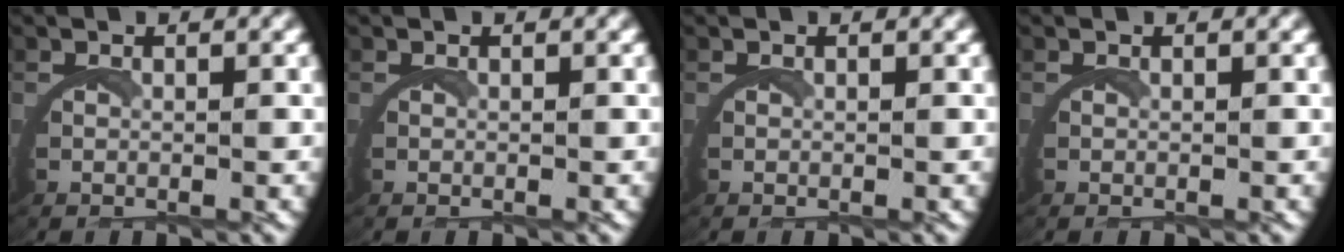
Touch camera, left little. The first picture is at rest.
{"total": 0.0}
{"total": 0.0}
{"total": 0.0}